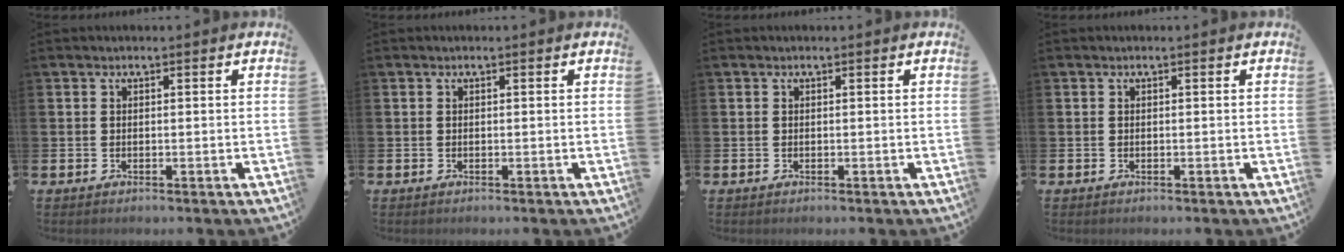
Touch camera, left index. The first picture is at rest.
{"total": 0.0}
{"total": 0.0}
{"total": 0.0}